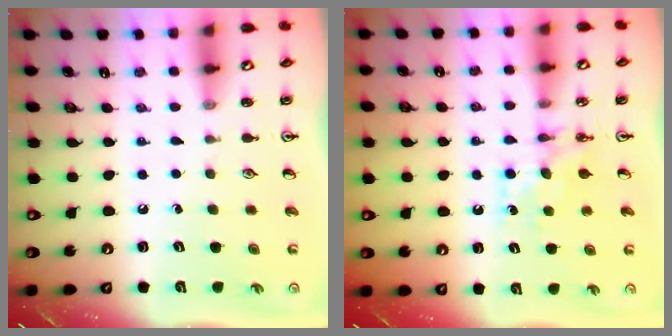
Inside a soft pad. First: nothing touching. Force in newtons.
{"total": 7.0, "press": 6.9, "slide": 0.5}